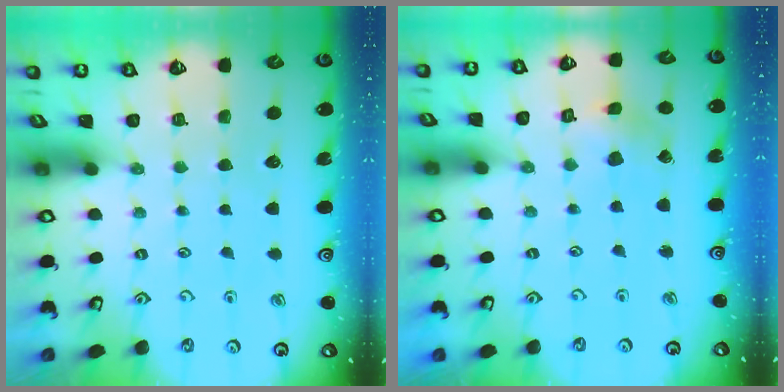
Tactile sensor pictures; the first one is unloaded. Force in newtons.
{"total": 2.2, "press": 2.2, "slide": 0.3}